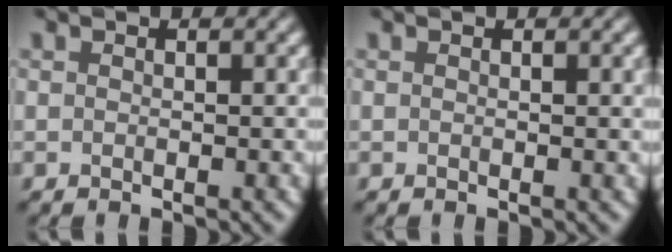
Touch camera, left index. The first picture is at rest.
{"total": 0.8, "force": [0.2, 0.2, 0.8], "torque": [-0.008, 0.000, 0.001]}